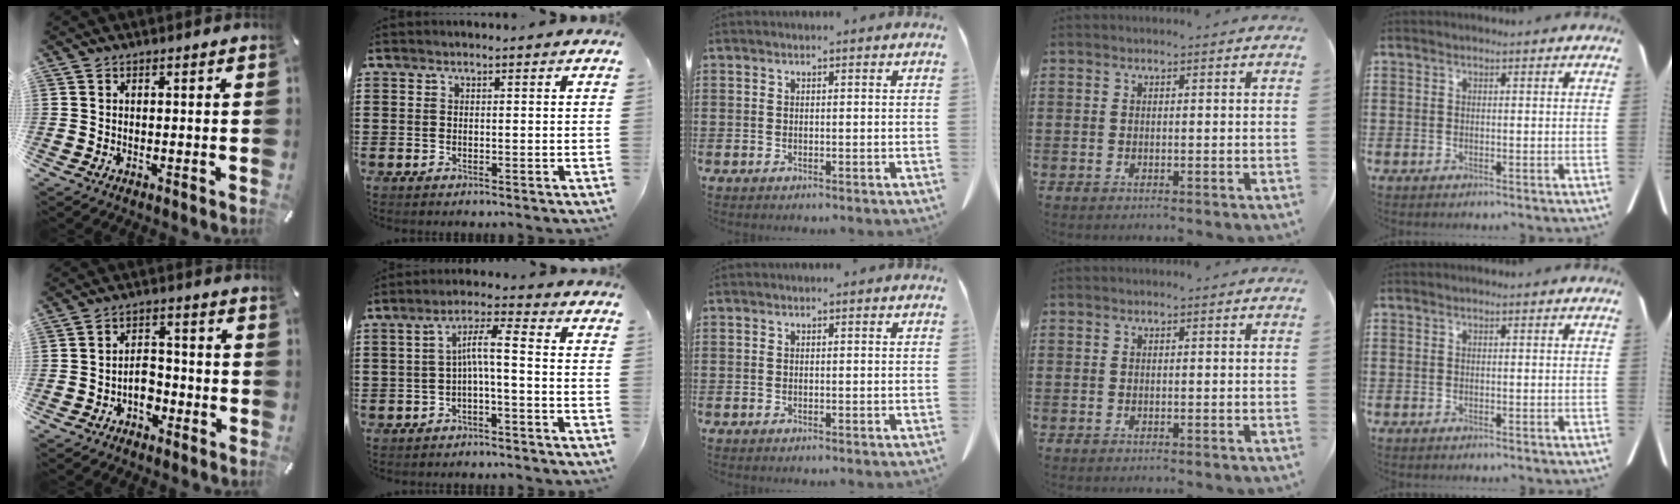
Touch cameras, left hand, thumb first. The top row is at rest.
{"thumb": {"total": 5.4, "force": [-2.7, 3.7, 2.8], "torque": [-0.045, 0.016, -0.046]}, "index": {"total": 5.2, "force": [-1.1, 1.1, 4.9], "torque": [-0.098, 0.015, -0.027]}}